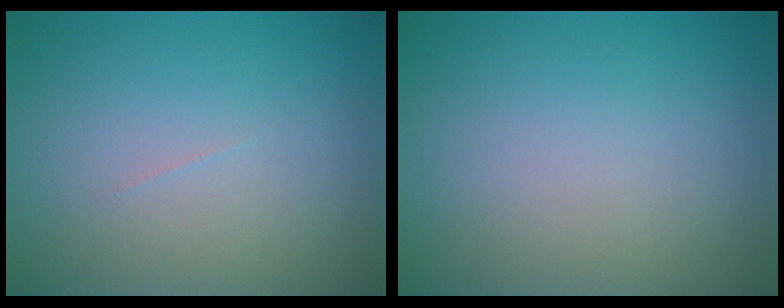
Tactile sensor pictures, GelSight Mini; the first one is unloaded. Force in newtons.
{"total": 0.0}